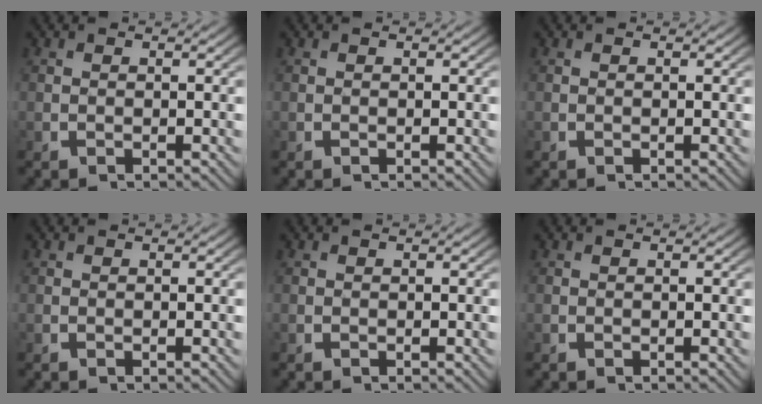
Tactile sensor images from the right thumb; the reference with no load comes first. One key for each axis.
{"total": 0.0}
{"total": 0.0}
{"total": 0.0}
{"total": 0.0}
{"total": 0.0}